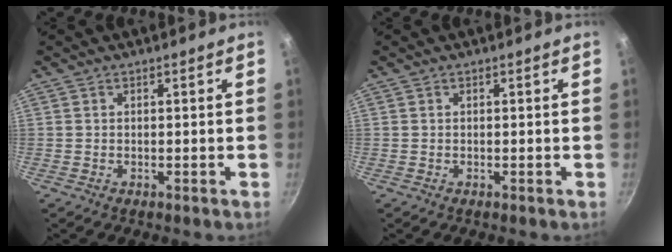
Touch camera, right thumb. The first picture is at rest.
{"total": 0.0}